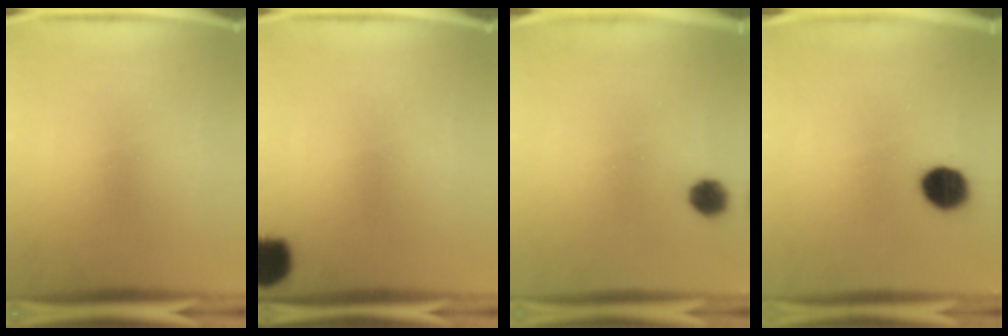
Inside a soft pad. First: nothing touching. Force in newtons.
{"total": 7.2}
{"total": 4.2}
{"total": 8.7}